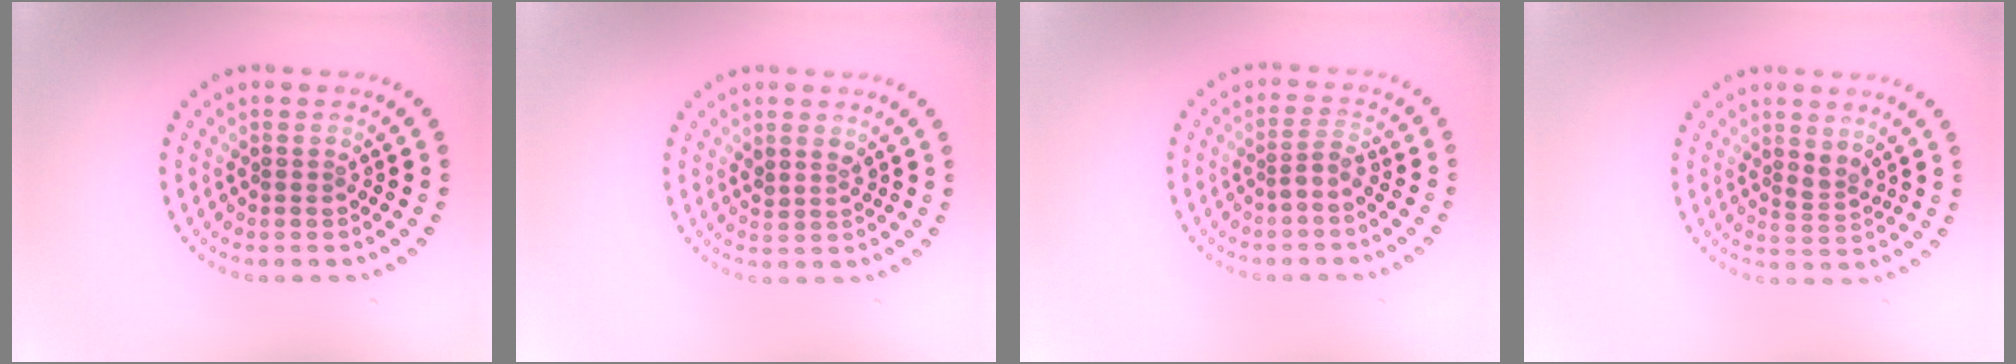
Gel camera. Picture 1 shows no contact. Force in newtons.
{"total": 1.2, "press": 1.0, "slide": 0.6}
{"total": 1.8, "press": 1.2, "slide": 1.3}
{"total": 1.5, "press": 1.3, "slide": 0.7}